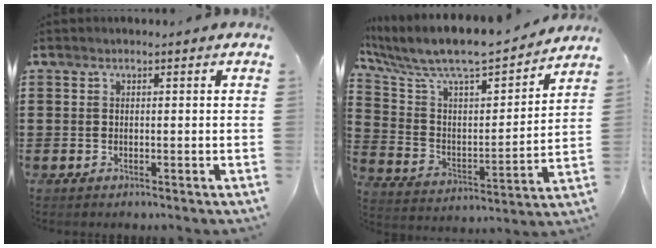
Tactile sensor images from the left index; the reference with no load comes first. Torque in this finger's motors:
{"motor_torque": [1.28, -0.85, 0.51, 0.21]}